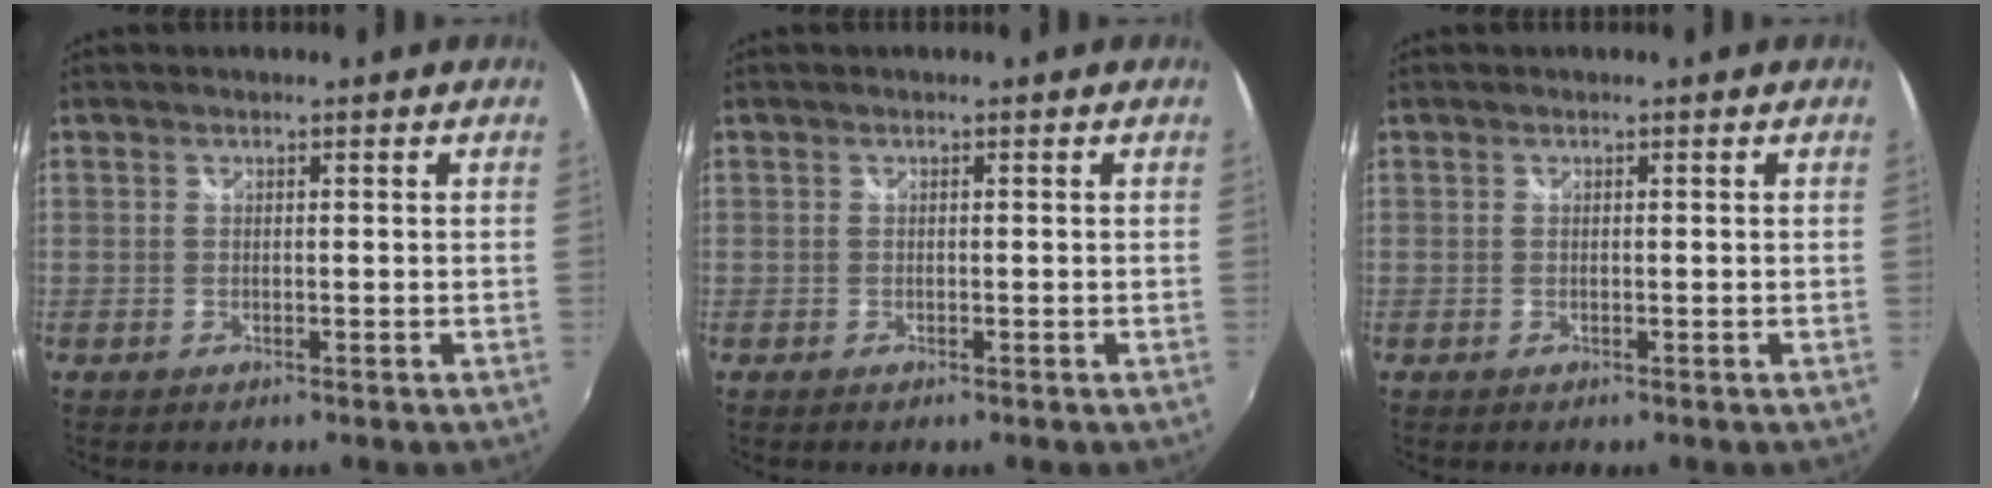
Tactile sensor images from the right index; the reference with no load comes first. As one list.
[{"total": 0.0}, {"total": 0.0}]